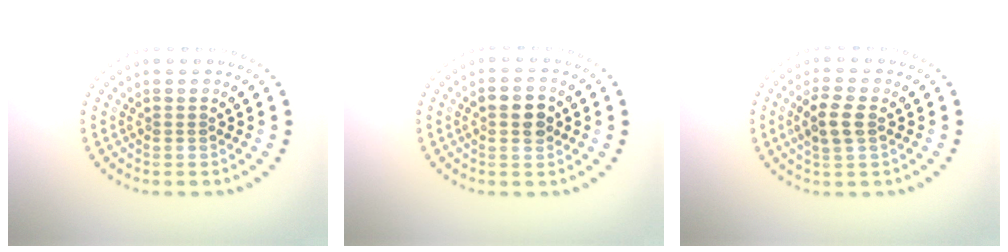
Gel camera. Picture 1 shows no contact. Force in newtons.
{"total": 2.9, "press": 2.9, "slide": 0.2}
{"total": 2.8, "press": 2.7, "slide": 0.8}